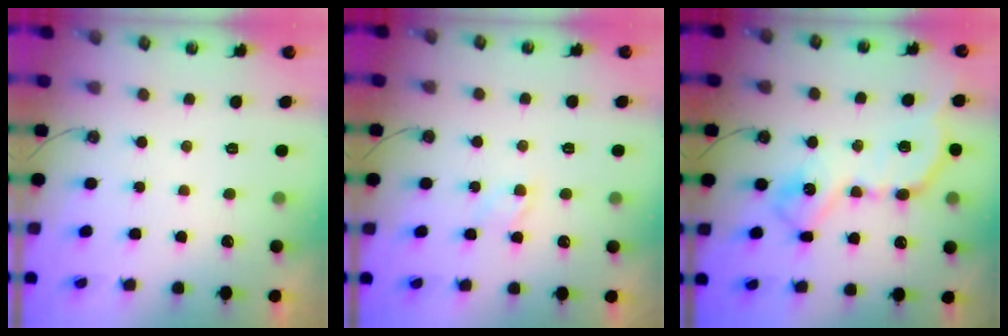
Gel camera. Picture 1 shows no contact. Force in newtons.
{"total": 4.8, "press": 4.7, "slide": 0.6}
{"total": 12.9, "press": 12.9, "slide": 0.9}